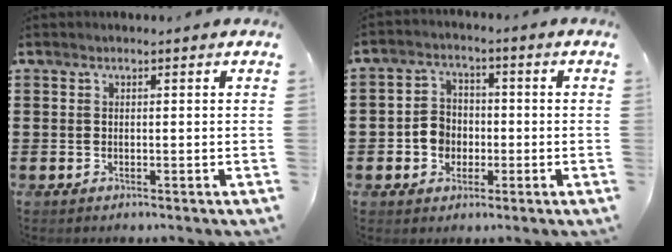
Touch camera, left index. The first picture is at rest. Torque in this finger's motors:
{"motor_torque": [1.18, 0.66, 0.53, 0.08]}